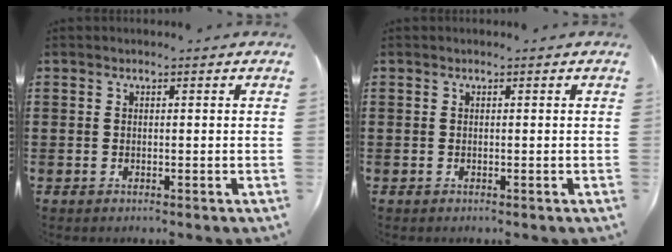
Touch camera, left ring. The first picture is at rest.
{"total": 0.0}